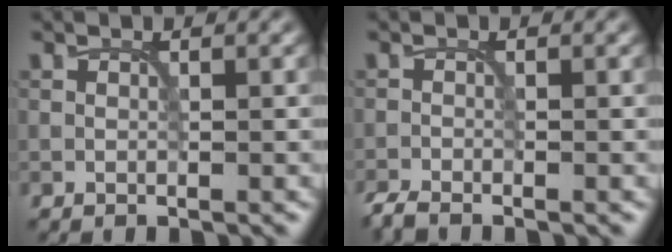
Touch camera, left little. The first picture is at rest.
{"total": 1.6, "force": [-1.5, 0.1, 0.5], "torque": [-0.011, -0.008, -0.035]}